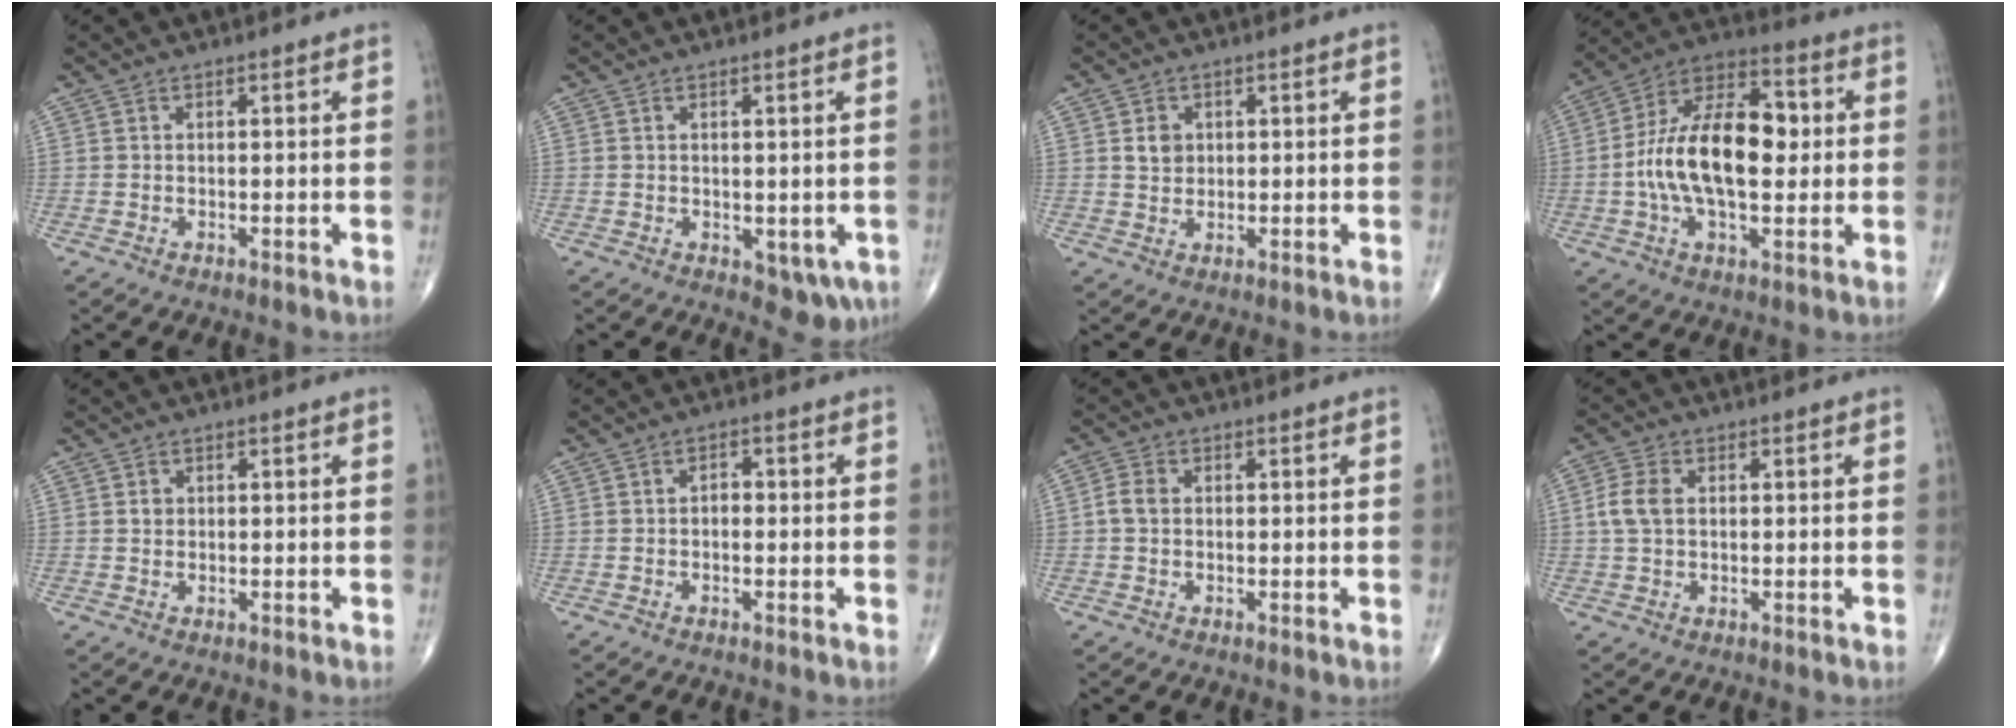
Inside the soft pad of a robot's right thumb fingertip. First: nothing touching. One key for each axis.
{"total": 4.5, "fx": -0.9, "fy": 2.6, "fz": 3.5, "tx": -0.024, "ty": -0.008, "tz": -0.002}
{"total": 3.1, "fx": 0.8, "fy": 2.6, "fz": 1.6, "tx": -0.013, "ty": -0.003, "tz": 0.015}
{"total": 19.0, "fx": 0.2, "fy": 9.9, "fz": 16.2, "tx": -0.276, "ty": 0.028, "tz": -0.003}
{"total": 1.2, "fx": 0.2, "fy": 1.0, "fz": 0.5, "tx": -0.005, "ty": 0.002, "tz": 0.004}
{"total": 1.8, "fx": -0.2, "fy": 1.2, "fz": 1.3, "tx": -0.009, "ty": 0.006, "tz": -0.009}
{"total": 2.8, "fx": 0.0, "fy": 2.1, "fz": 1.8, "tx": -0.038, "ty": 0.006, "tz": -0.005}
{"total": 4.7, "fx": 0.5, "fy": 3.1, "fz": 3.5, "tx": -0.082, "ty": 0.007, "tz": 0.006}